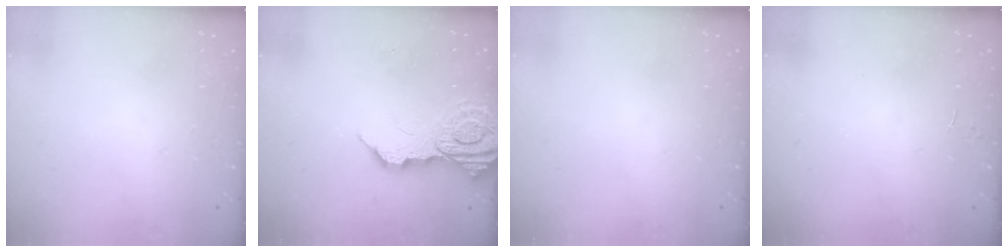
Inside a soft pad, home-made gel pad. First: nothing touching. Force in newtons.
{"total": 14.3, "press": 14.3, "slide": 1.4}
{"total": 0.0}
{"total": 2.2, "press": 2.2, "slide": 0.2}